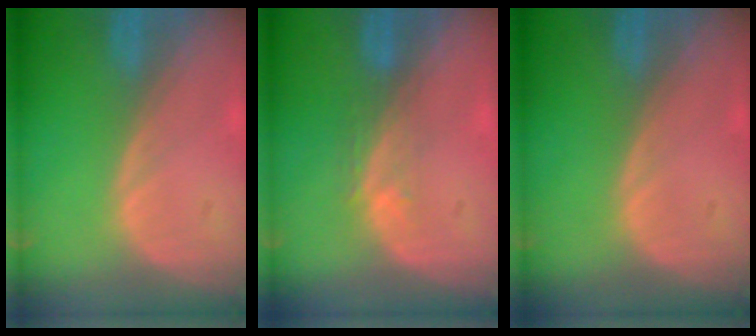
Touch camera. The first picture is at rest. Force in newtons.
{"total": 2.9, "press": 2.4, "slide": 1.7}
{"total": 0.0}